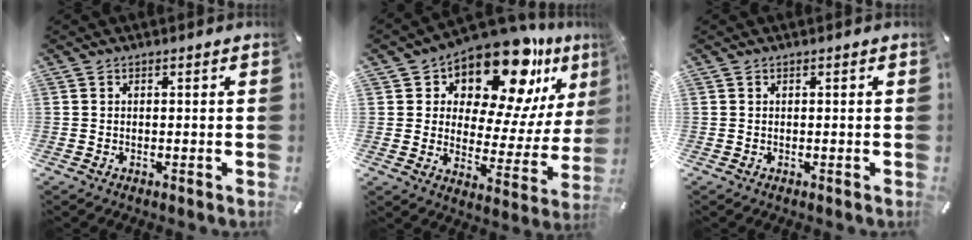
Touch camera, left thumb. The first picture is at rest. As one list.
[{"total": 16.9, "force": [13.4, 6.9, 7.6], "torque": [-0.120, -0.123, 0.228]}, {"total": 0.0}]